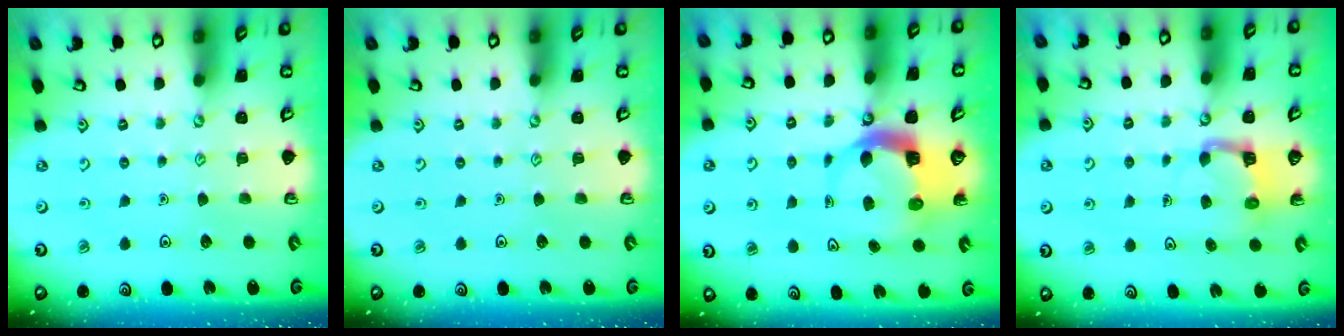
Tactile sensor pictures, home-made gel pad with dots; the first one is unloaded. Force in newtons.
{"total": 0.0}
{"total": 6.0, "press": 5.9, "slide": 0.7}
{"total": 3.9, "press": 3.8, "slide": 0.3}